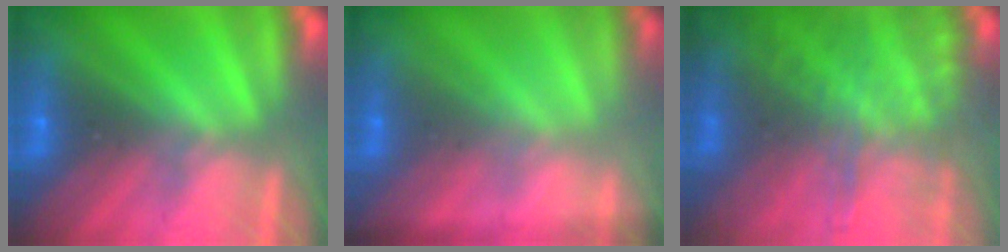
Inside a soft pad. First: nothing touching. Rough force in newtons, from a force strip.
{"total": 1.7}
{"total": 7.2}